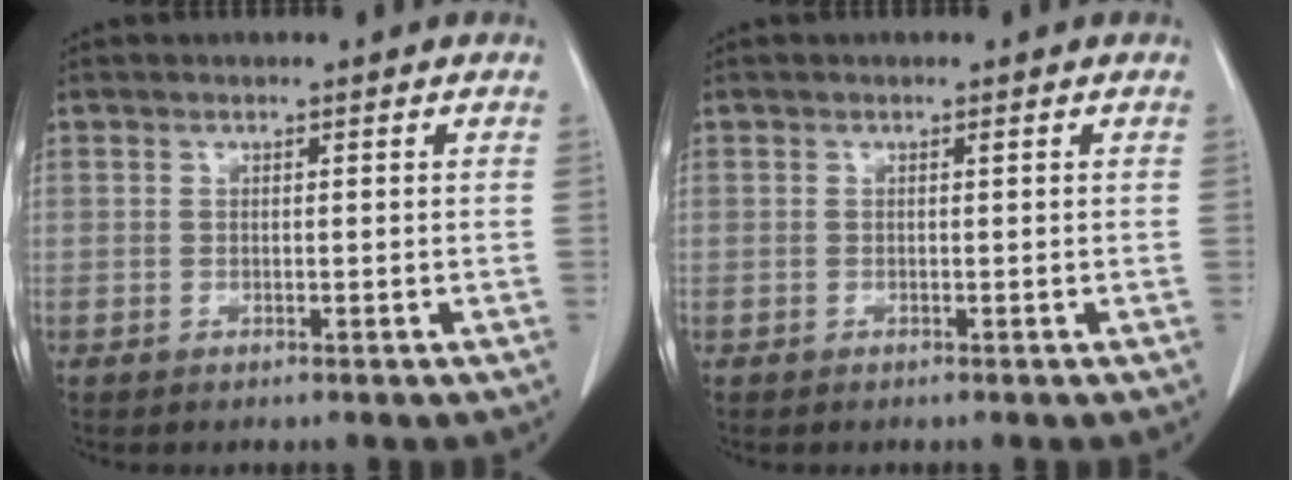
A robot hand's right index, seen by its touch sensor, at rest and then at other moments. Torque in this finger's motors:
{"motor_torque": [-0.01, 0.02, -0.01, -0.01]}